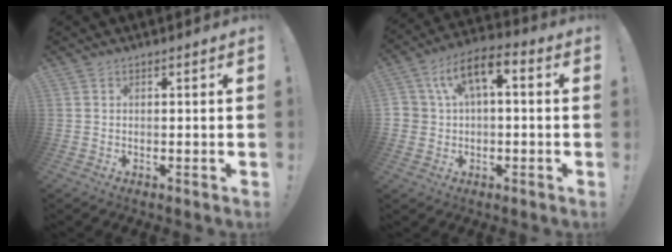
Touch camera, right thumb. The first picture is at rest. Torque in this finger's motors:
{"motor_torque": [1.47, 1.50, 0.38, 0.42, 0.06]}